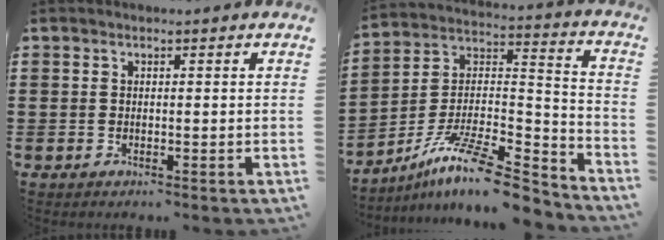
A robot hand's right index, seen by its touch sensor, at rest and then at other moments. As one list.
[{"total": 13.0, "force": [-10.2, 2.5, 7.7], "torque": [-0.134, 0.022, -0.192]}]